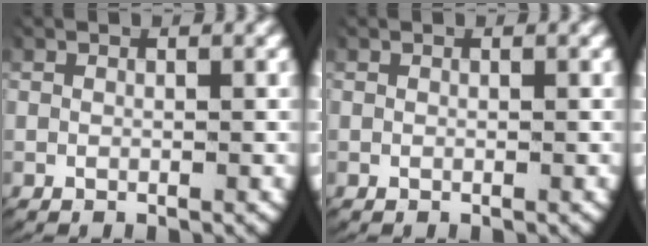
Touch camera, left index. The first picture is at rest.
{"total": 0.0}